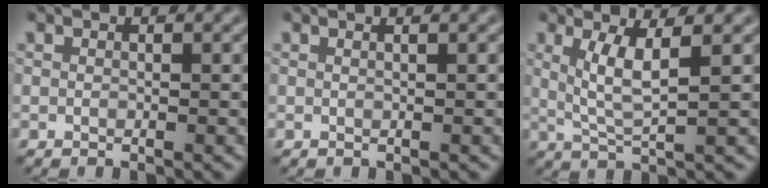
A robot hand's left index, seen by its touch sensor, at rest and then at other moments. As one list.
[{"total": 1.2, "force": [0.6, 0.5, 0.9], "torque": [-0.007, -0.002, -0.006]}, {"total": 3.8, "force": [1.2, 0.9, 3.5], "torque": [-0.075, -0.005, 0.028]}]